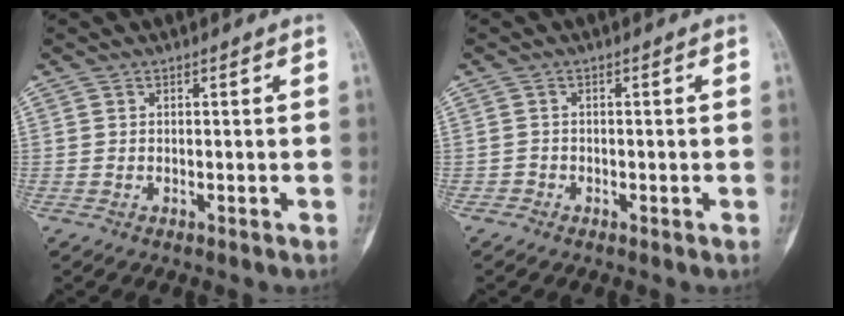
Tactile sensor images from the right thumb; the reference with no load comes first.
{"total": 0.9, "force": [-0.6, 0.6, -0.3], "torque": [0.010, 0.005, -0.018]}